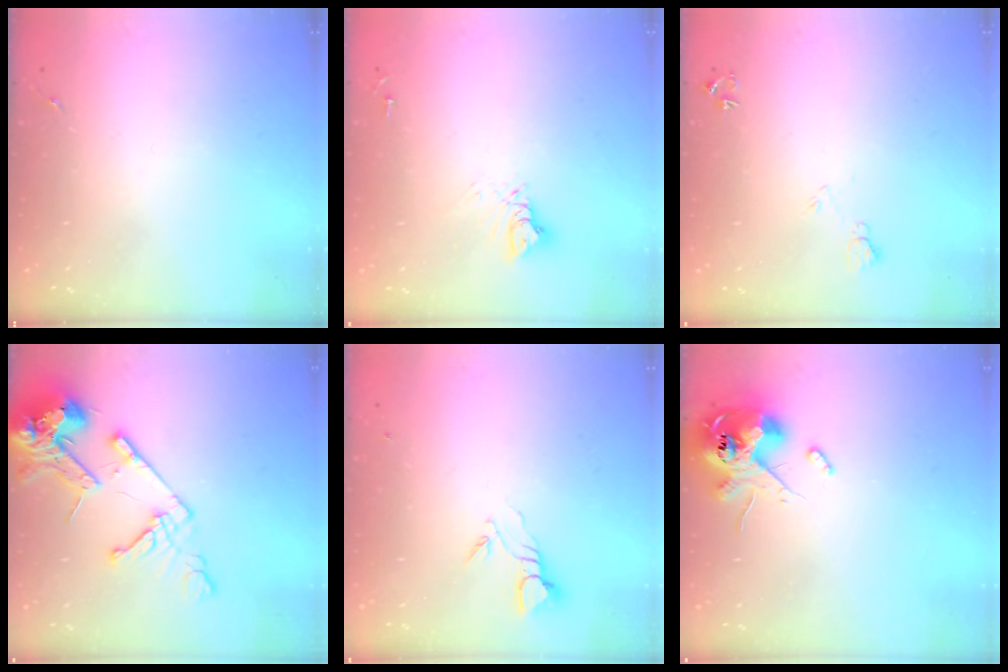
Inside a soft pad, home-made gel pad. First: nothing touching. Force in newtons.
{"total": 7.3, "press": 7.3, "slide": 0.7}
{"total": 6.2, "press": 6.1, "slide": 1.2}
{"total": 16.9, "press": 16.7, "slide": 2.4}
{"total": 3.7, "press": 3.7, "slide": 0.2}
{"total": 12.8, "press": 12.6, "slide": 2.2}